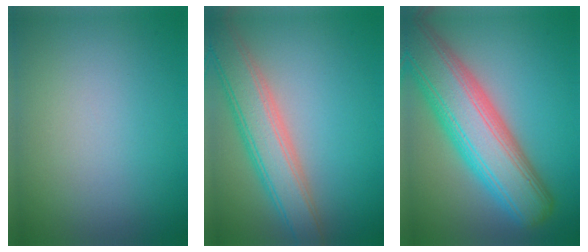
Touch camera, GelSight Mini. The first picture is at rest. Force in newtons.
{"total": 6.0, "press": 6.0, "slide": 0.4}
{"total": 10.5, "press": 10.5, "slide": 0.6}